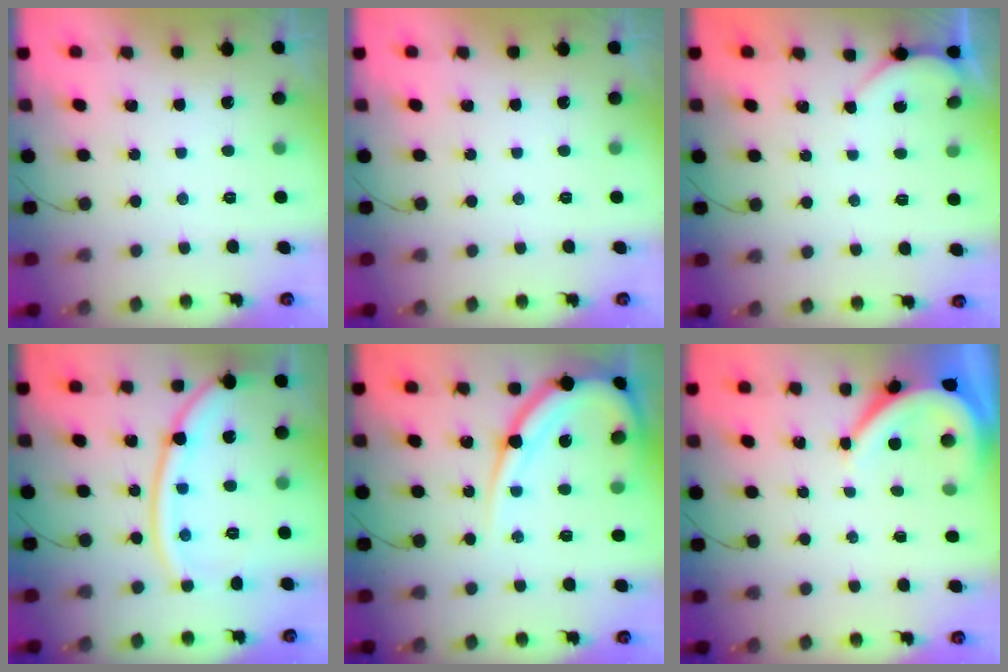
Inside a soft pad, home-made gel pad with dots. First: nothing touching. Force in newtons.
{"total": 0.0}
{"total": 2.5, "press": 2.4, "slide": 0.3}
{"total": 14.1, "press": 14.0, "slide": 0.8}
{"total": 13.5, "press": 13.4, "slide": 1.6}
{"total": 6.7, "press": 6.7, "slide": 0.7}